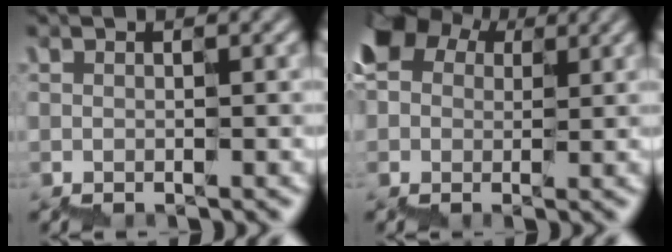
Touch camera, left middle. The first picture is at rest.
{"total": 7.2, "force": [1.6, 6.2, 3.3], "torque": [-0.060, 0.011, 0.024]}